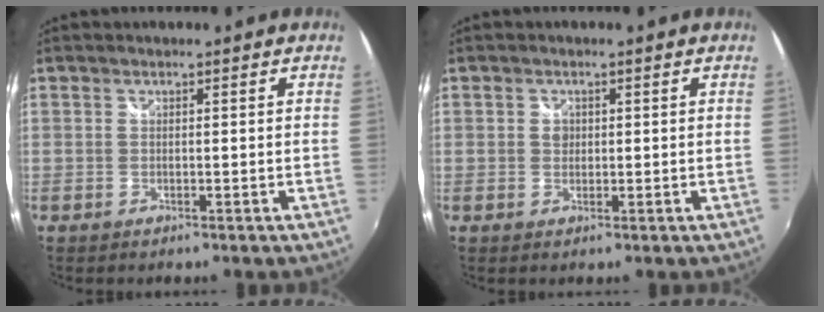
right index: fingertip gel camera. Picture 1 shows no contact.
{"total": 1.6, "force": [0.2, 1.5, 0.6], "torque": [-0.006, 0.003, 0.002]}